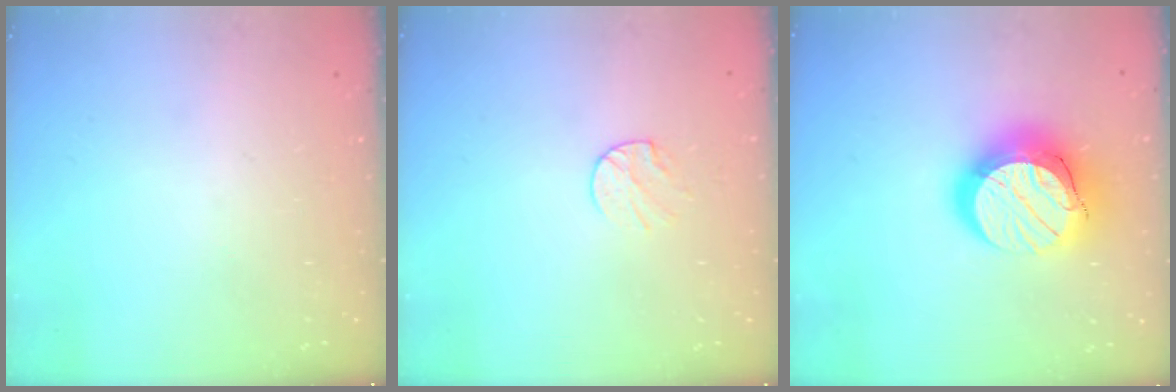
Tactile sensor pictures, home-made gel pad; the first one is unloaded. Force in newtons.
{"total": 5.1, "press": 5.1, "slide": 0.5}
{"total": 17.7, "press": 17.7, "slide": 1.6}